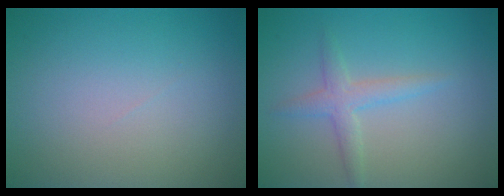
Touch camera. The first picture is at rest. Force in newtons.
{"total": 2.1, "press": 2.1, "slide": 0.1}